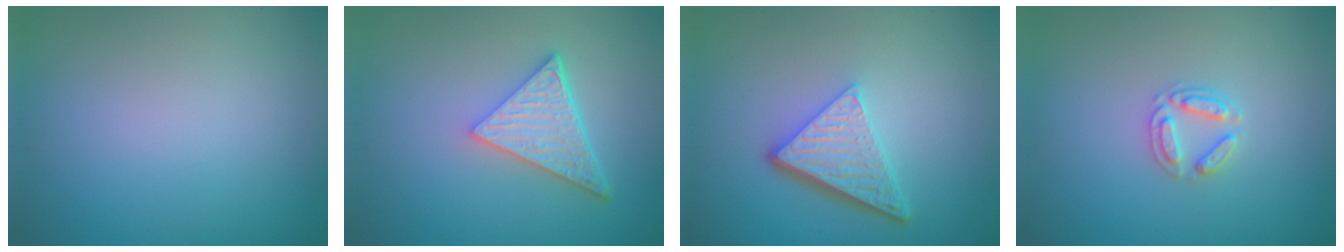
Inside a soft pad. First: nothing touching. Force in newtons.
{"total": 5.3, "press": 3.9, "slide": 3.6}
{"total": 4.9, "press": 3.5, "slide": 3.5}
{"total": 2.2, "press": 2.2, "slide": 0.3}